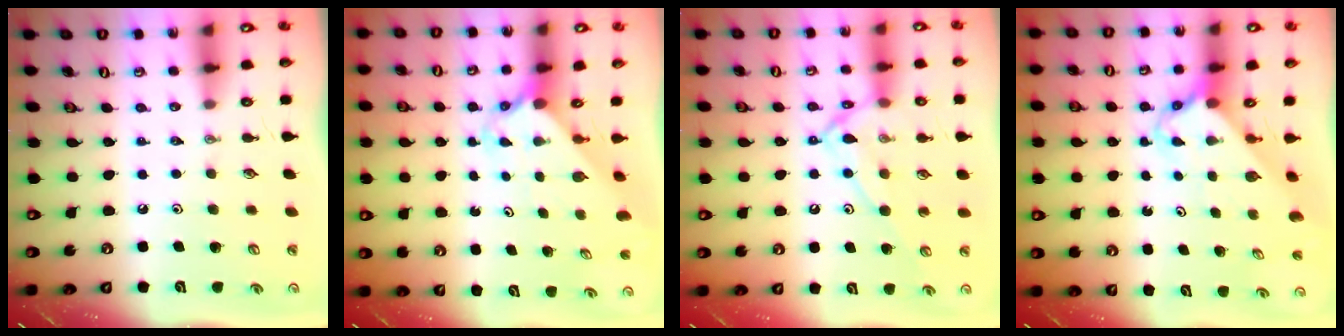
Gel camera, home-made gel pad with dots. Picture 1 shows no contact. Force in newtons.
{"total": 2.3, "press": 2.3, "slide": 0.2}
{"total": 12.0, "press": 11.9, "slide": 0.8}
{"total": 2.6, "press": 2.6, "slide": 0.2}